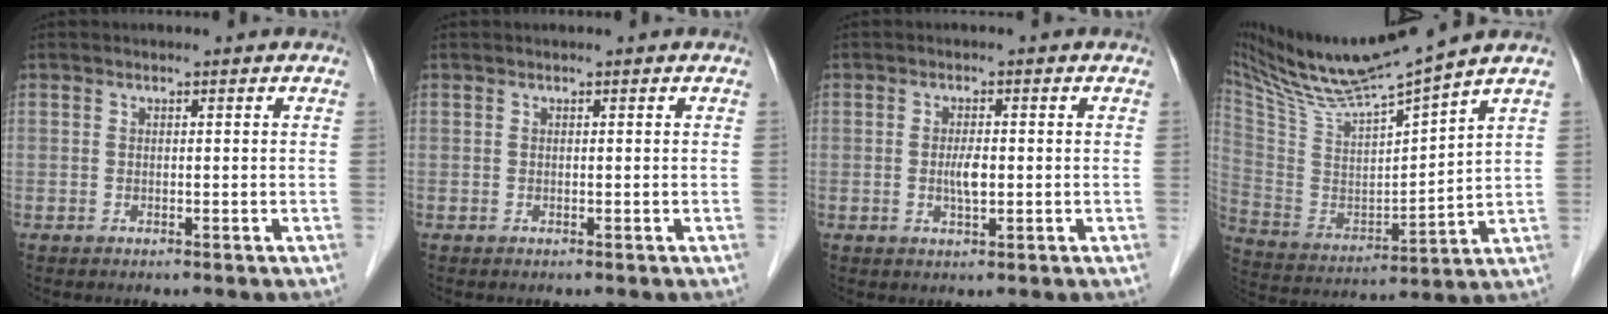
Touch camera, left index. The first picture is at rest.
{"total": 0.0}
{"total": 2.5, "force": [-0.2, 0.6, 2.4], "torque": [-0.048, -0.001, -0.002]}
{"total": 16.7, "force": [14.2, -0.8, 8.6], "torque": [-0.162, -0.004, 0.266]}